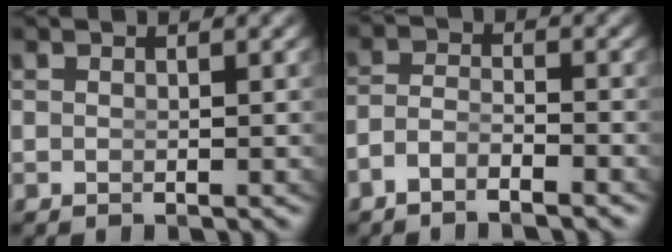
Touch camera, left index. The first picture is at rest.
{"total": 3.4, "force": [-2.6, 1.6, 1.4], "torque": [-0.036, -0.016, -0.044]}